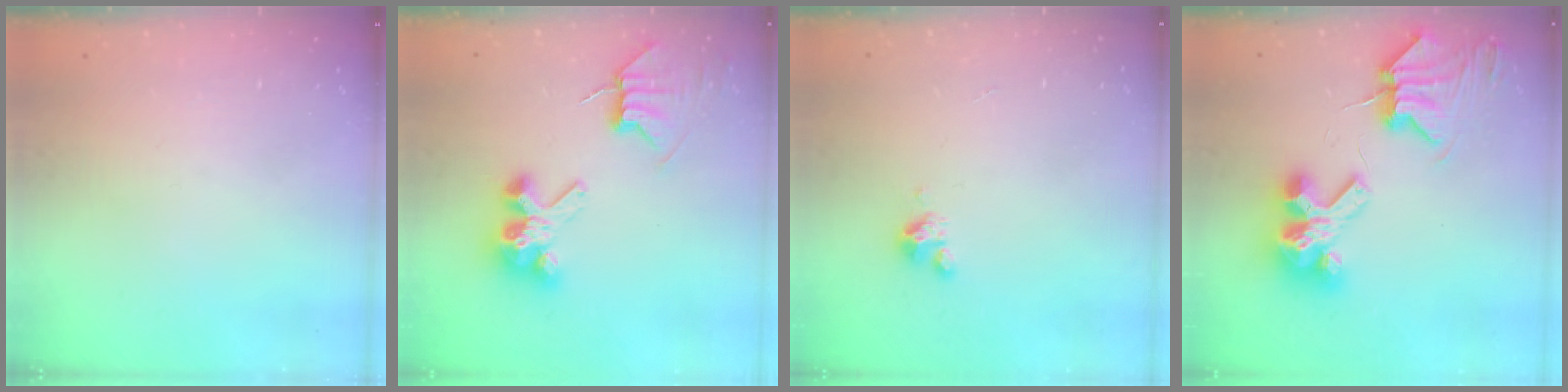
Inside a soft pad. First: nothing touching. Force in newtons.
{"total": 7.8, "press": 7.7, "slide": 0.6}
{"total": 2.5, "press": 2.5, "slide": 0.2}
{"total": 9.1, "press": 9.0, "slide": 1.3}